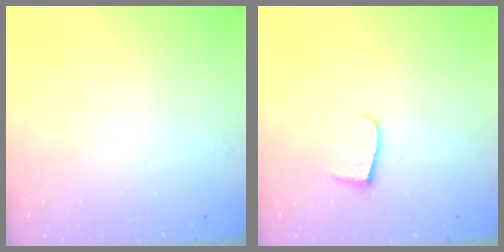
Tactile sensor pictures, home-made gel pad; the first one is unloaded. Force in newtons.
{"total": 6.2, "press": 6.2, "slide": 0.6}